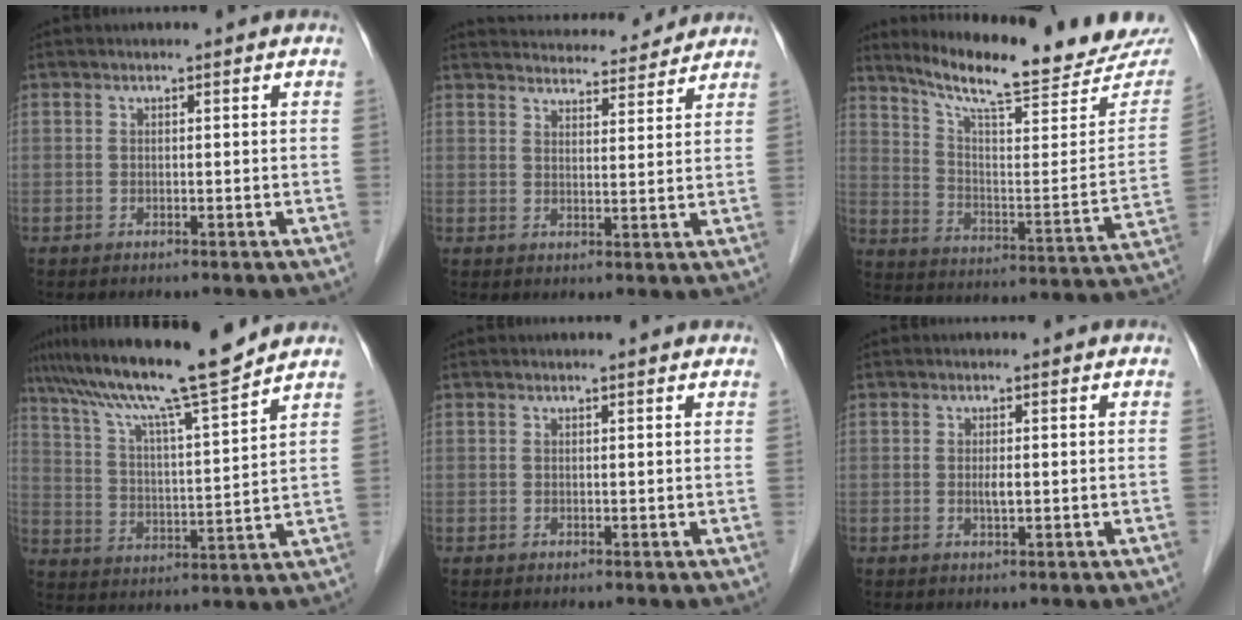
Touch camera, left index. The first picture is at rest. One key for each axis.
{"total": 13.5, "fx": 13.0, "fy": 2.2, "fz": 2.9, "tx": -0.032, "ty": 0.020, "tz": 0.169}
{"total": 22.1, "fx": 20.0, "fy": 2.0, "fz": 9.1, "tx": -0.144, "ty": -0.069, "tz": 0.277}
{"total": 15.0, "fx": 12.7, "fy": -1.1, "fz": 8.0, "tx": -0.143, "ty": 0.008, "tz": 0.212}
{"total": 1.8, "fx": 1.7, "fy": 0.3, "fz": 0.5, "tx": -0.015, "ty": 0.009, "tz": 0.014}
{"total": 1.3, "fx": 0.0, "fy": 0.3, "fz": 1.3, "tx": -0.026, "ty": -0.002, "tz": 0.000}